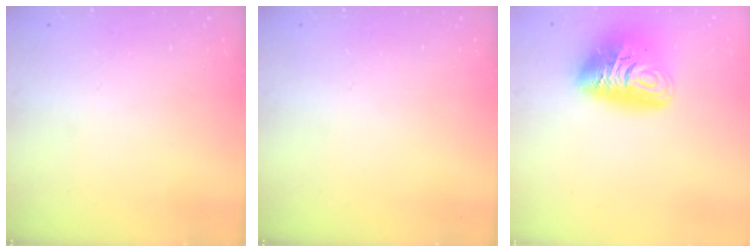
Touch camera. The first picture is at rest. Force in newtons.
{"total": 0.0}
{"total": 12.9, "press": 12.8, "slide": 1.3}